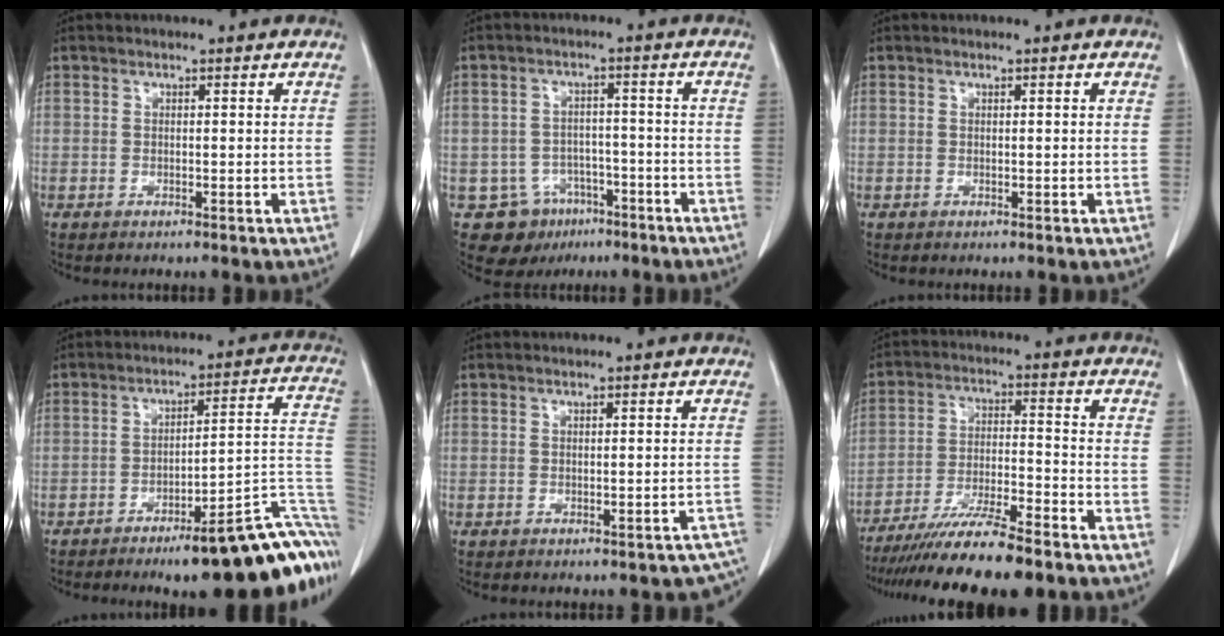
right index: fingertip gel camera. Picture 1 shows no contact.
{"total": 8.5, "force": [-4.5, 7.1, 1.5], "torque": [-0.025, 0.013, -0.056]}
{"total": 0.0}
{"total": 21.0, "force": [-11.7, 3.4, 17.1], "torque": [-0.109, 0.039, -0.155]}
{"total": 5.3, "force": [-4.6, 1.9, 1.9], "torque": [-0.001, 0.000, -0.044]}
{"total": 14.3, "force": [-11.9, 0.5, 7.9], "torque": [-0.132, -0.024, -0.195]}